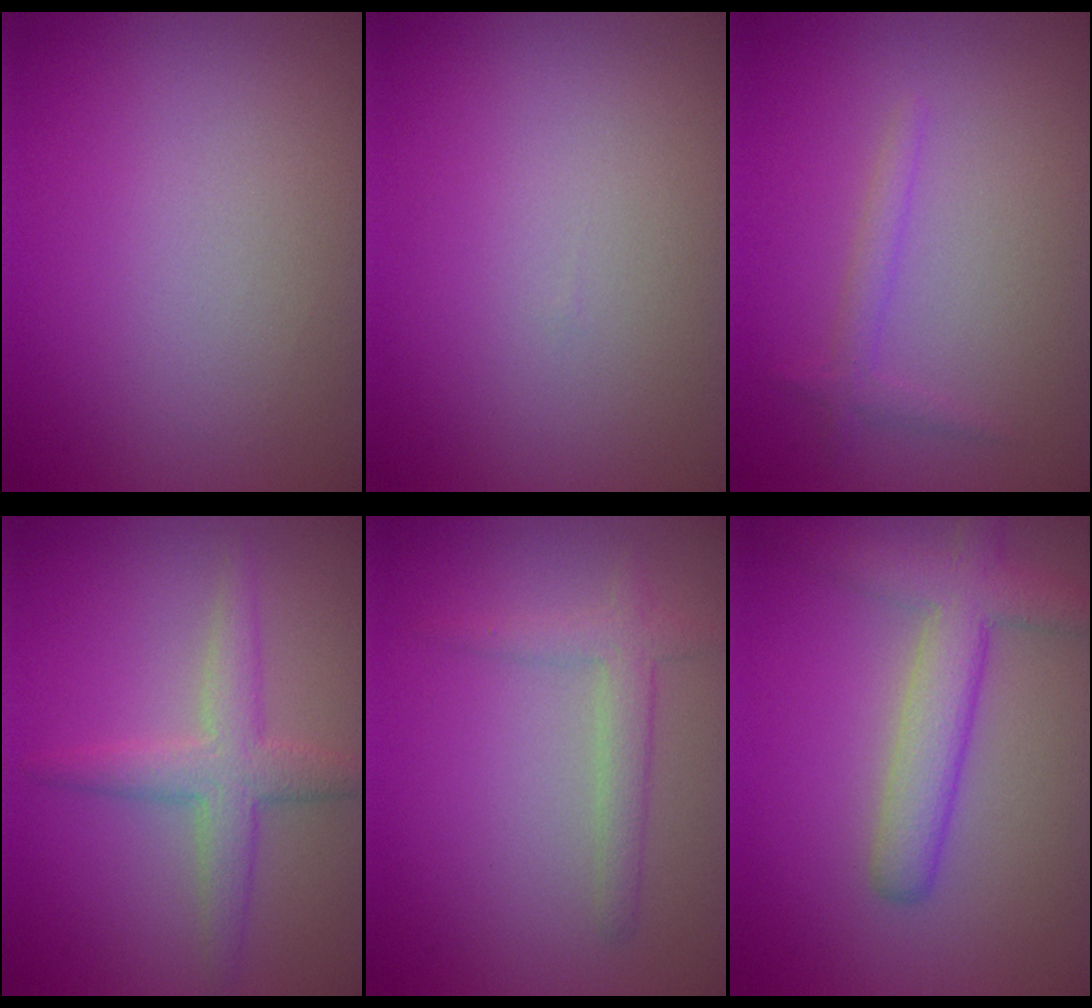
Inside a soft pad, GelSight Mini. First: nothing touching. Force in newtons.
{"total": 0.0}
{"total": 1.3, "press": 1.3, "slide": 0.1}
{"total": 3.3, "press": 3.3, "slide": 0.1}
{"total": 2.1, "press": 2.1, "slide": 0.1}
{"total": 4.5, "press": 4.5, "slide": 0.2}